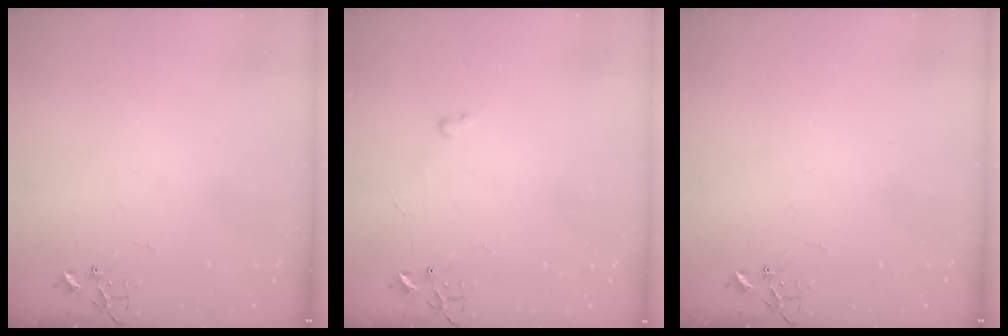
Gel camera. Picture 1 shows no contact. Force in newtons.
{"total": 2.6, "press": 2.6, "slide": 0.4}
{"total": 0.0}